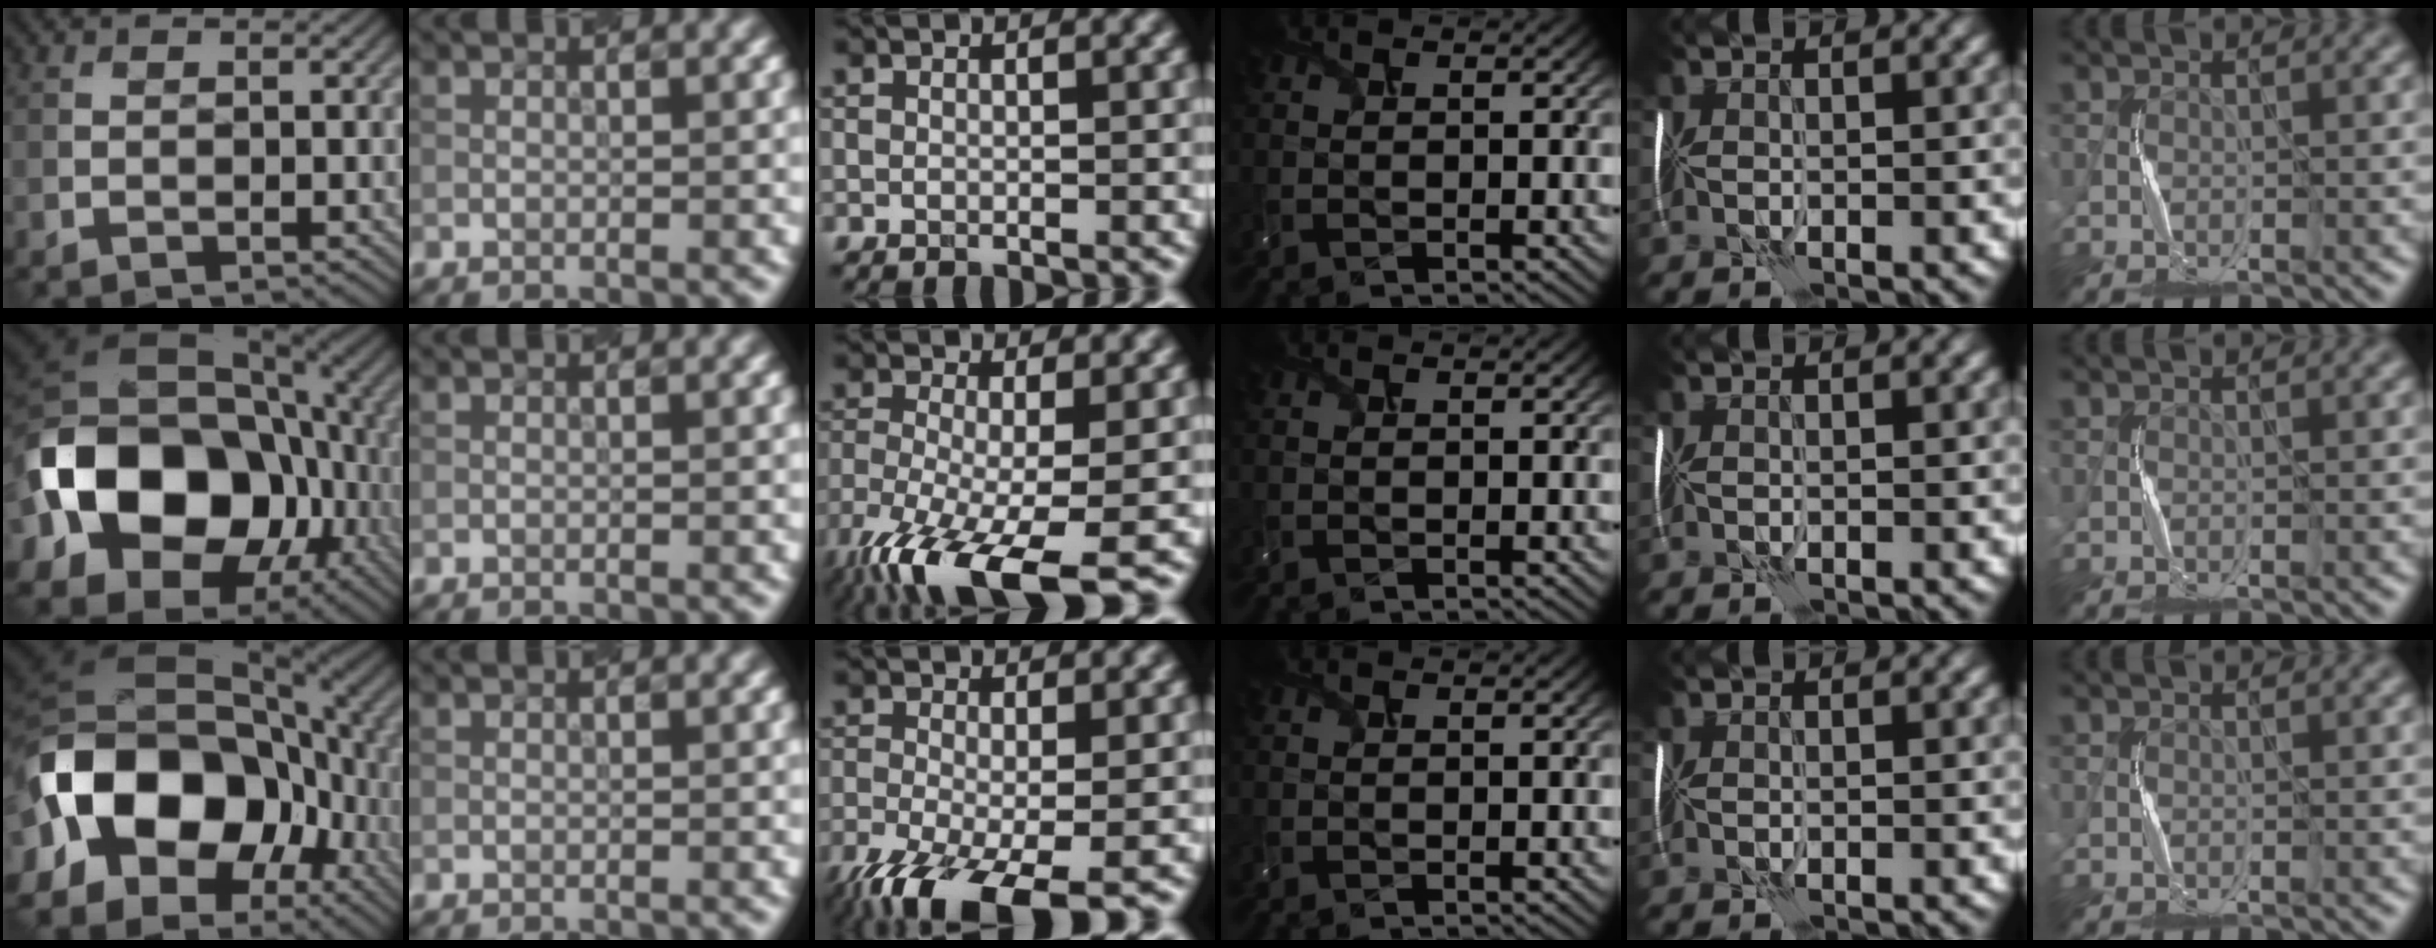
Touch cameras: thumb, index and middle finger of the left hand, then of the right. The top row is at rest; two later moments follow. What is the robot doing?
{"motion": "shake", "object": "handbell"}